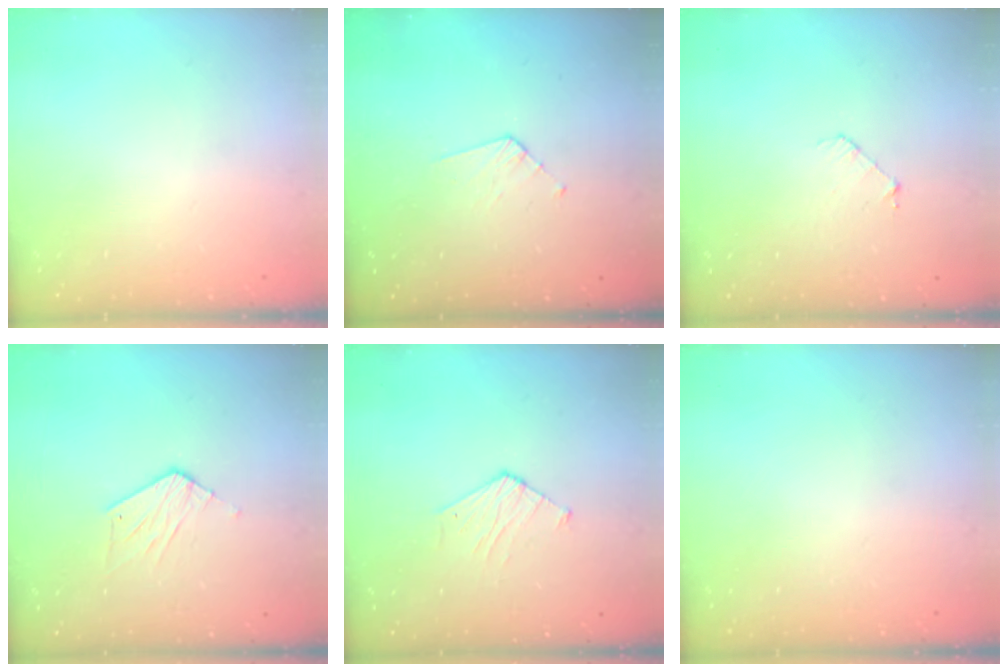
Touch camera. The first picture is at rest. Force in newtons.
{"total": 3.2, "press": 3.2, "slide": 0.2}
{"total": 4.5, "press": 4.5, "slide": 0.3}
{"total": 6.4, "press": 6.4, "slide": 0.2}
{"total": 4.0, "press": 4.0, "slide": 0.3}
{"total": 0.0}